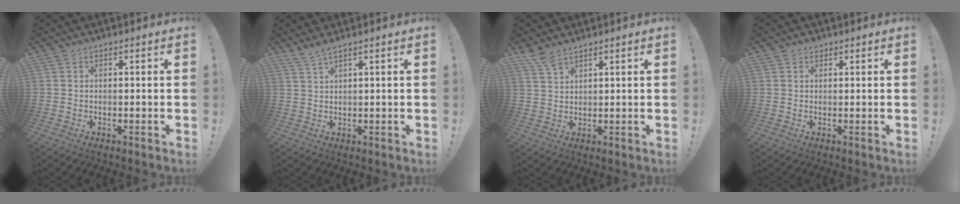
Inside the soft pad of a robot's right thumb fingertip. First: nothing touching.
{"total": 3.1, "force": [2.4, -0.2, 1.9], "torque": [-0.045, -0.010, 0.044]}
{"total": 4.5, "force": [3.8, 1.3, 2.1], "torque": [-0.038, -0.025, 0.070]}
{"total": 1.2, "force": [0.9, 0.8, 0.2], "torque": [-0.001, -0.003, 0.016]}